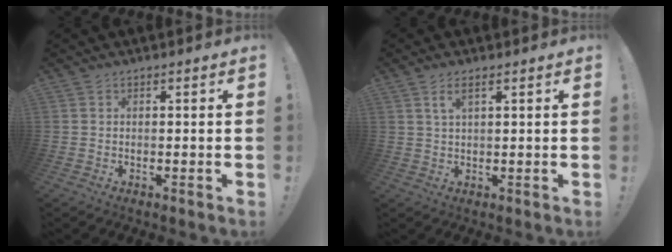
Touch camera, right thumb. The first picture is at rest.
{"total": 3.6, "force": [1.8, 1.1, 3.0], "torque": [-0.055, -0.001, 0.030]}